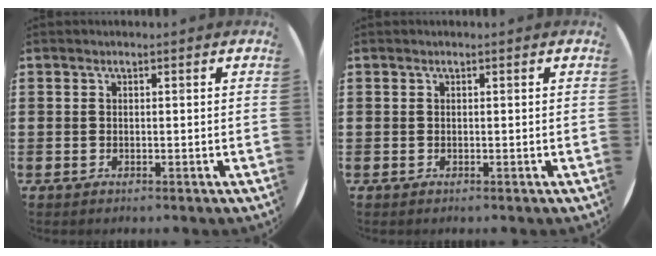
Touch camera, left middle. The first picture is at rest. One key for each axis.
{"total": 0.0}